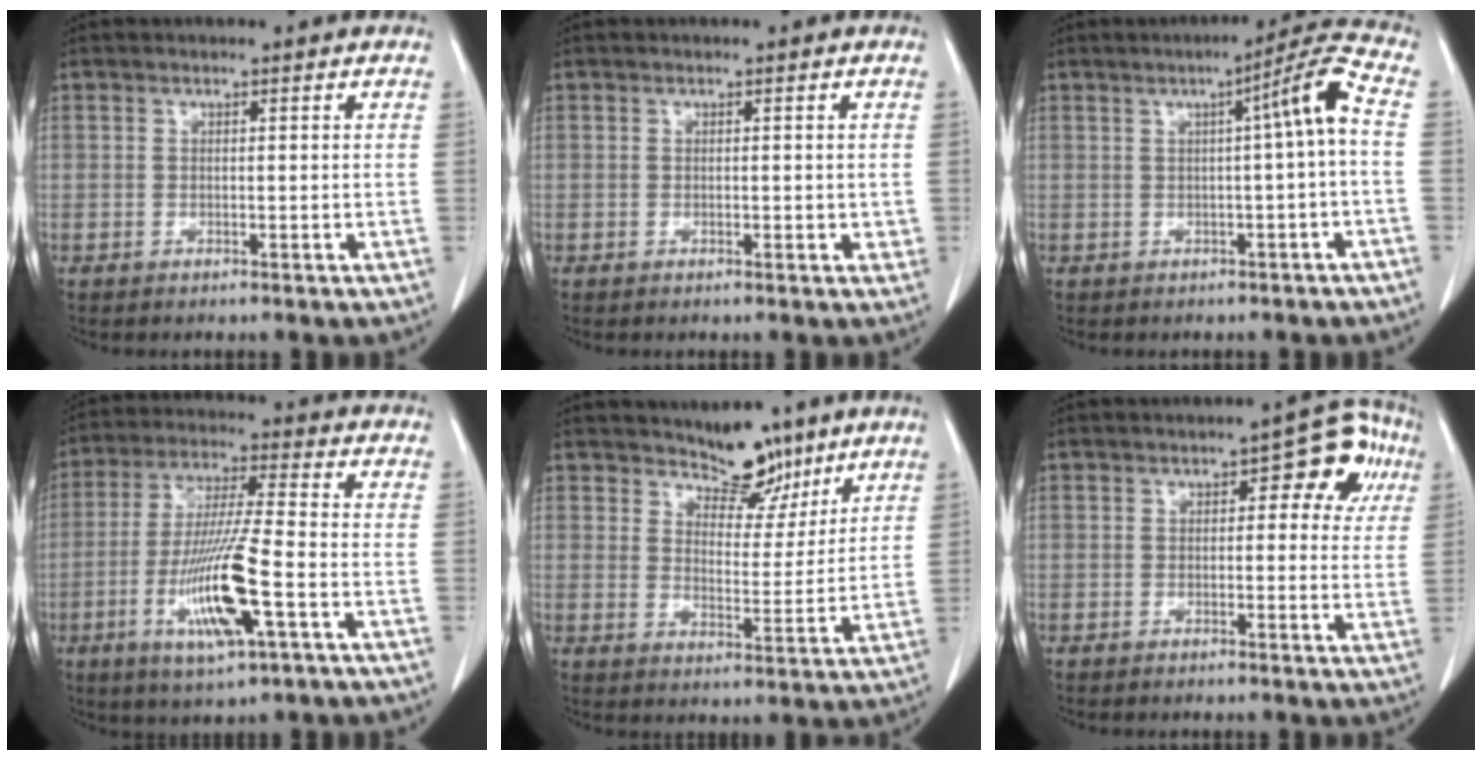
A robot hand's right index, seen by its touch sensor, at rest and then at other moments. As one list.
[{"total": 1.2, "force": [-0.1, 0.7, 1.0], "torque": [-0.011, 0.000, 0.002]}, {"total": 6.2, "force": [0.0, -0.7, 6.1], "torque": [-0.085, 0.018, -0.001]}, {"total": 13.5, "force": [-4.4, 0.8, 12.7], "torque": [-0.254, -0.018, -0.078]}, {"total": 6.8, "force": [5.5, 3.1, 2.4], "torque": [-0.024, -0.007, 0.090]}, {"total": 7.4, "force": [2.3, 3.5, 6.1], "torque": [-0.057, 0.028, 0.021]}]